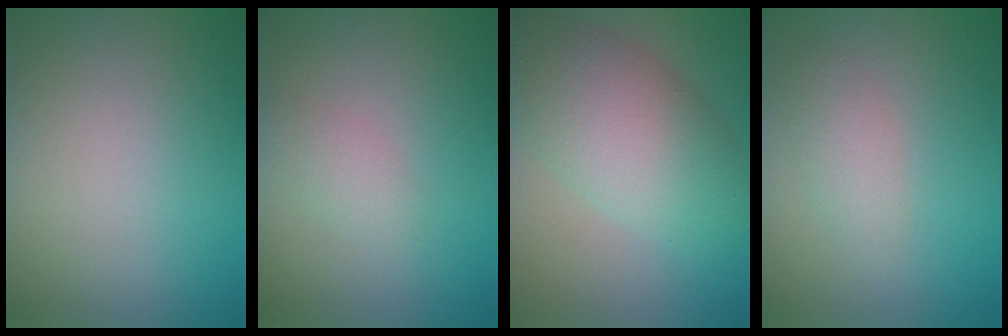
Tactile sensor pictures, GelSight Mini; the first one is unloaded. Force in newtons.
{"total": 1.6, "press": 1.6, "slide": 0.0}
{"total": 7.9, "press": 7.9, "slide": 0.1}
{"total": 1.9, "press": 1.9, "slide": 0.1}